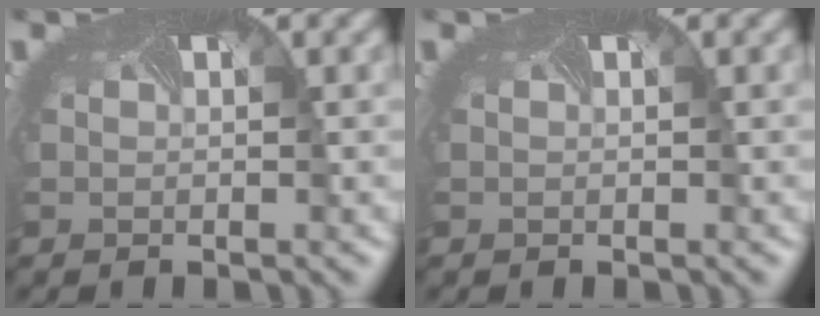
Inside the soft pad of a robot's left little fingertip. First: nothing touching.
{"total": 0.0}